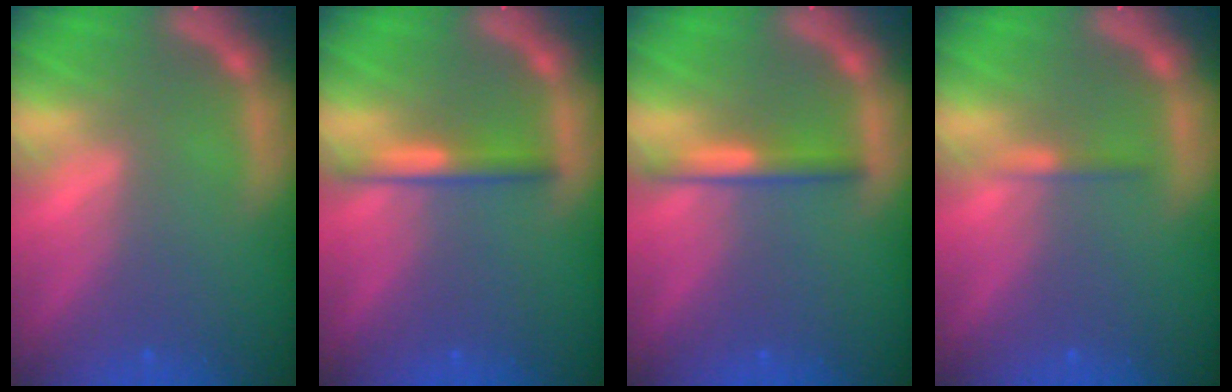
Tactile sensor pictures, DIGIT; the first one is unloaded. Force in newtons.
{"total": 2.4}
{"total": 2.4}
{"total": 0.9}